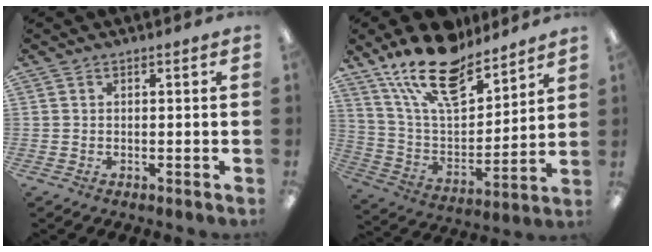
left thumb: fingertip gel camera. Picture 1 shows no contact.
{"total": 19.4, "force": [15.0, 7.7, 9.6], "torque": [-0.185, -0.088, 0.266]}